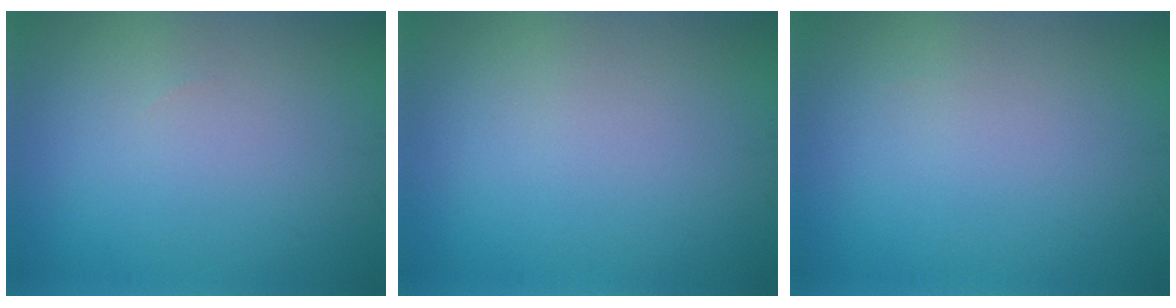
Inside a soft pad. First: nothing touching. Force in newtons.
{"total": 0.0}
{"total": 0.0}